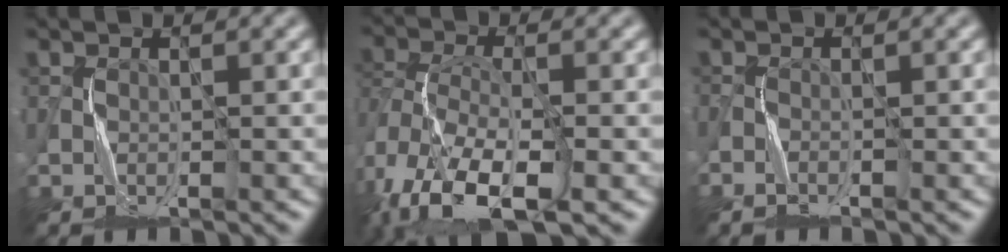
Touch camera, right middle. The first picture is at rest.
{"total": 12.0, "force": [-6.1, 6.0, 8.4], "torque": [-0.183, -0.027, -0.103]}
{"total": 1.4, "force": [-0.9, 0.4, 0.9], "torque": [-0.025, 0.001, -0.023]}